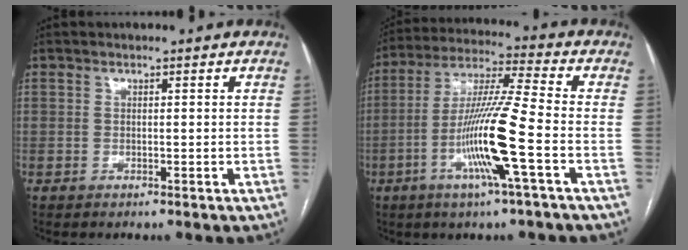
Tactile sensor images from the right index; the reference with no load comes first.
{"total": 13.9, "force": [-4.4, -0.9, 13.1], "torque": [-0.258, -0.007, -0.090]}